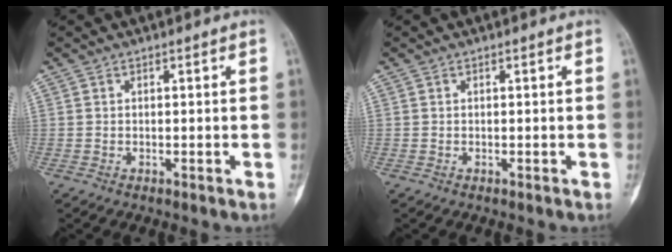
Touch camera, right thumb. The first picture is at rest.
{"total": 0.0}